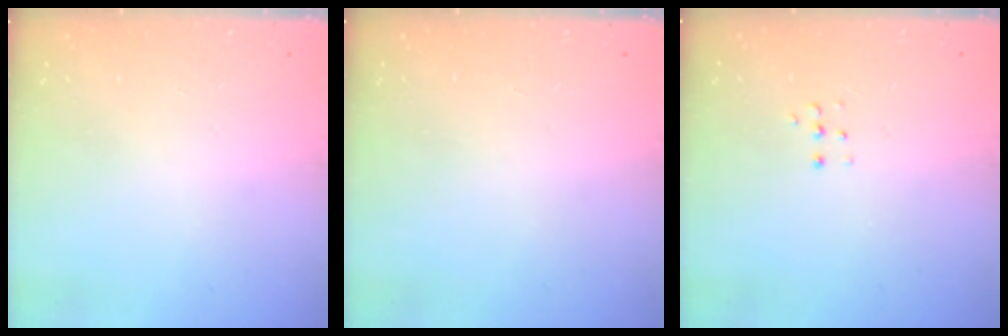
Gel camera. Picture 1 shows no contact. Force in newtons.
{"total": 0.0}
{"total": 3.8, "press": 3.7, "slide": 0.7}